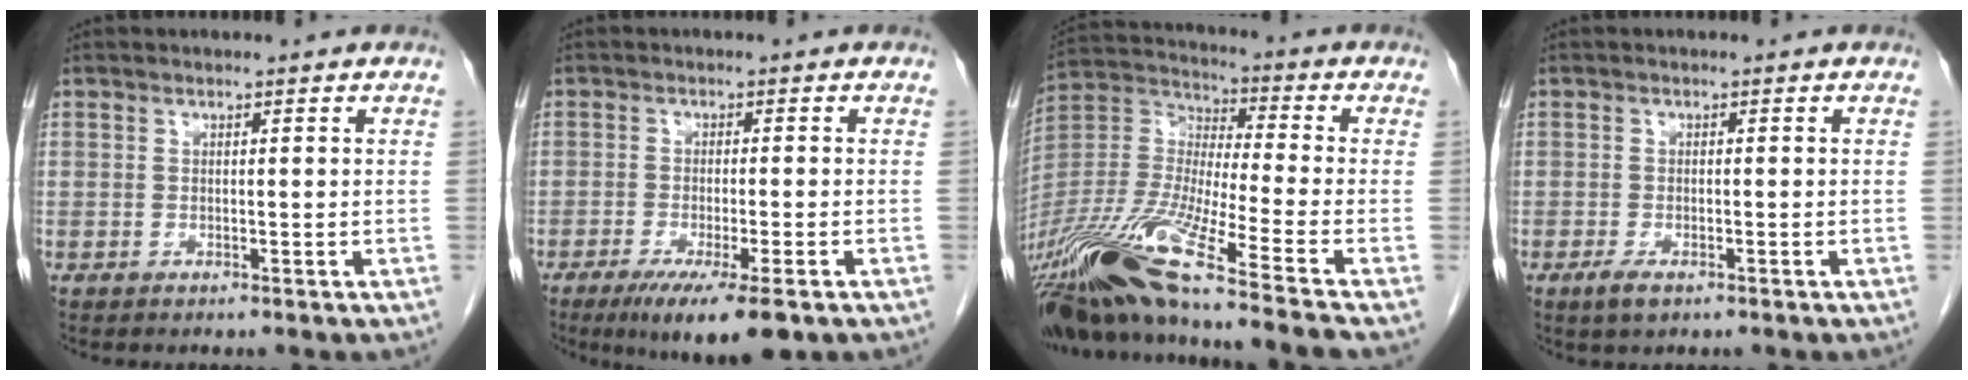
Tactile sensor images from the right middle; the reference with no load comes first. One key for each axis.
{"total": 9.1, "fx": -5.7, "fy": 1.1, "fz": 7.0, "tx": -0.105, "ty": -0.022, "tz": -0.087}
{"total": 21.8, "fx": -16.1, "fy": -1.4, "fz": 14.6, "tx": -0.331, "ty": -0.035, "tz": -0.303}
{"total": 2.3, "fx": -1.3, "fy": 0.9, "fz": 1.6, "tx": -0.036, "ty": -0.002, "tz": -0.019}